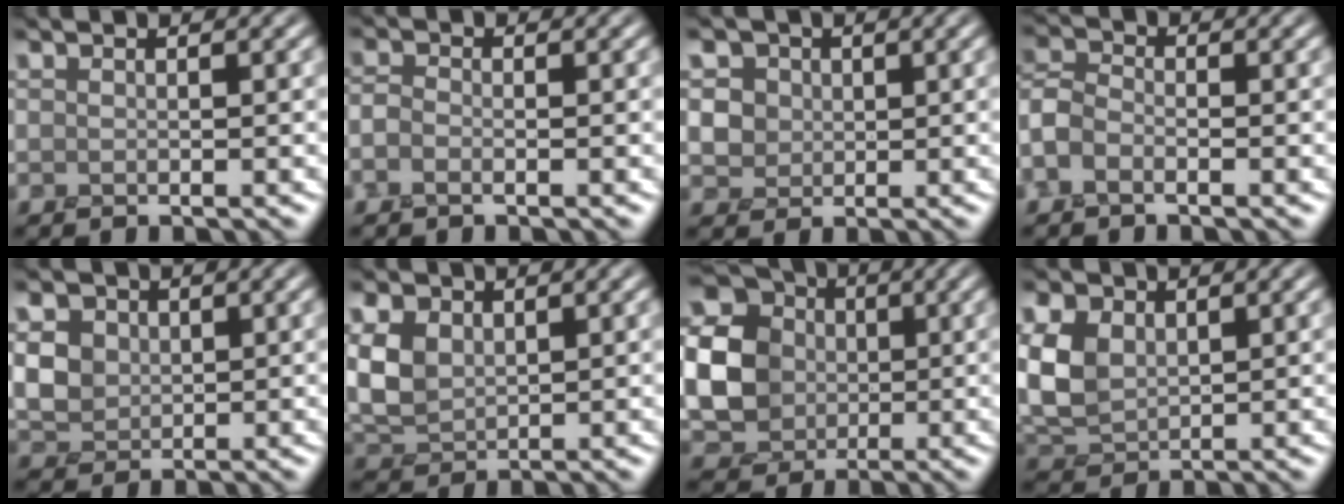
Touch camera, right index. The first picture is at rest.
{"total": 0.8, "force": [-0.7, 0.2, 0.2], "torque": [-0.006, 0.000, -0.015]}
{"total": 4.8, "force": [1.9, 3.9, 2.1], "torque": [-0.039, 0.013, 0.024]}
{"total": 2.4, "force": [-1.7, 1.2, 1.2], "torque": [-0.032, 0.005, -0.044]}
{"total": 4.8, "force": [1.5, 3.8, 2.5], "torque": [-0.072, 0.016, 0.029]}
{"total": 4.1, "force": [1.1, 2.8, 2.7], "torque": [-0.070, 0.003, 0.024]}
{"total": 16.8, "force": [1.9, 15.6, 6.0], "torque": [-0.182, 0.011, 0.001]}
{"total": 4.7, "force": [1.2, 3.3, 3.1], "torque": [-0.079, 0.003, 0.024]}